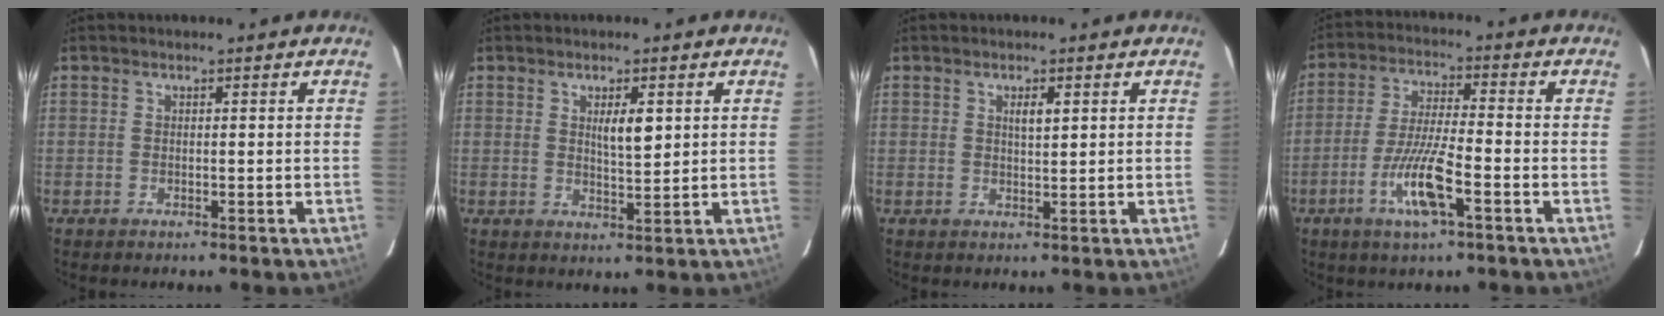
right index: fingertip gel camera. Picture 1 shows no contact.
{"total": 3.9, "force": [1.3, 0.9, 3.5], "torque": [-0.059, -0.004, 0.023]}
{"total": 2.1, "force": [0.9, 0.6, 1.8], "torque": [-0.033, 0.001, 0.015]}
{"total": 9.5, "force": [-4.0, 1.0, 8.5], "torque": [-0.167, -0.009, -0.074]}